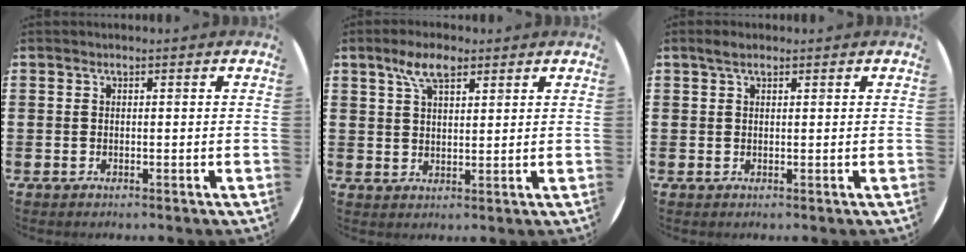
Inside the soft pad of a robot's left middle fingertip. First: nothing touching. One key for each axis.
{"total": 5.5, "fx": 3.5, "fy": 2.2, "fz": 3.6, "tx": -0.070, "ty": 0.005, "tz": 0.061}
{"total": 1.5, "fx": 1.0, "fy": 0.6, "fz": 0.9, "tx": -0.011, "ty": 0.002, "tz": 0.016}